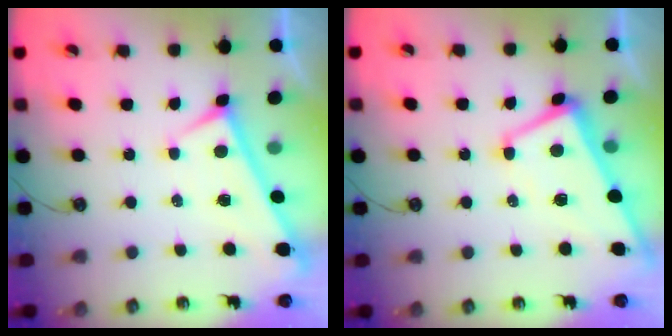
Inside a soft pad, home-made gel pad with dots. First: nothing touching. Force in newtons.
{"total": 1.2, "press": 0.7, "slide": 1.0}